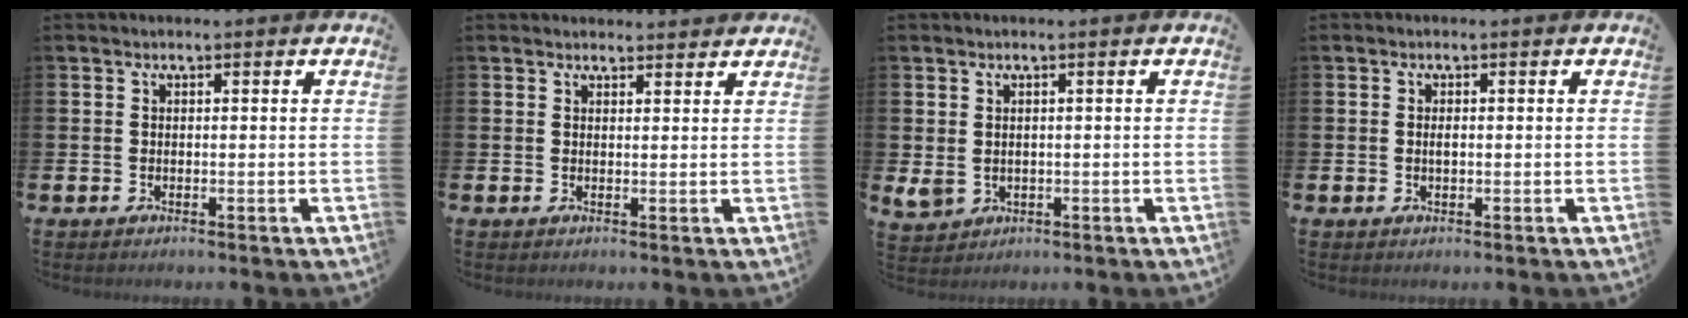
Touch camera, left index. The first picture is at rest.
{"total": 1.7, "force": [1.7, 0.3, -0.1], "torque": [0.011, -0.010, 0.028]}
{"total": 1.7, "force": [0.6, 1.3, 0.9], "torque": [-0.016, 0.001, 0.009]}
{"total": 0.8, "force": [0.1, 0.3, 0.8], "torque": [-0.009, -0.001, -0.001]}